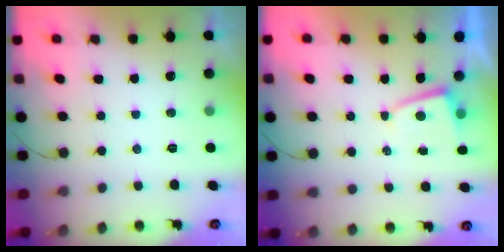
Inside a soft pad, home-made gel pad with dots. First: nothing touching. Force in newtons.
{"total": 1.2, "press": 1.2, "slide": 0.2}